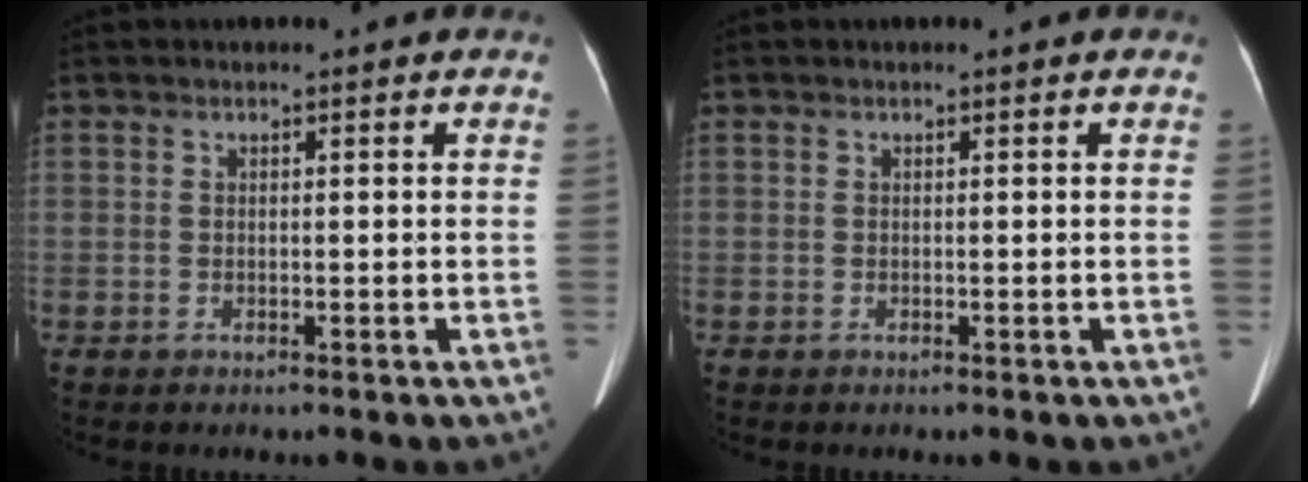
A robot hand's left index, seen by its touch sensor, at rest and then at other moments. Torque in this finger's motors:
{"motor_torque": [0.01, 0.01, 0.01, 0.00]}